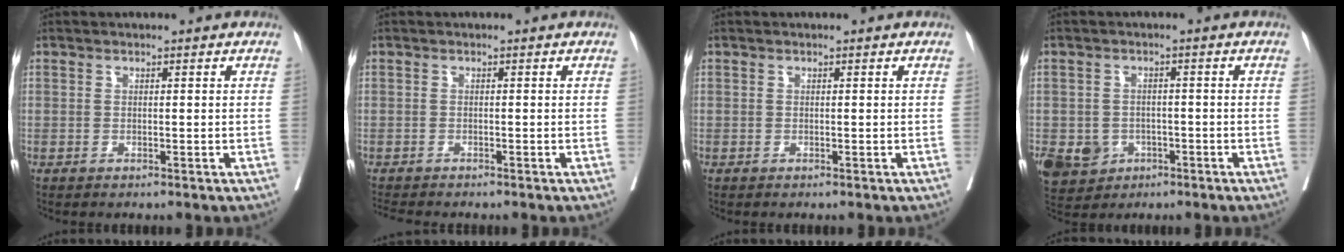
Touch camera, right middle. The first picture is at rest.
{"total": 2.9, "force": [-2.7, 0.1, 0.9], "torque": [-0.014, -0.010, -0.046]}
{"total": 0.0}
{"total": 10.4, "force": [-4.2, 8.8, 3.7], "torque": [-0.100, 0.005, -0.055]}